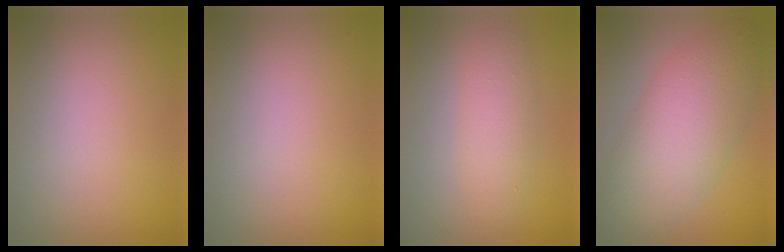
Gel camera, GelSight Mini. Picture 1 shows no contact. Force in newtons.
{"total": 0.0}
{"total": 2.8, "press": 2.8, "slide": 0.1}
{"total": 7.8, "press": 7.8, "slide": 0.4}